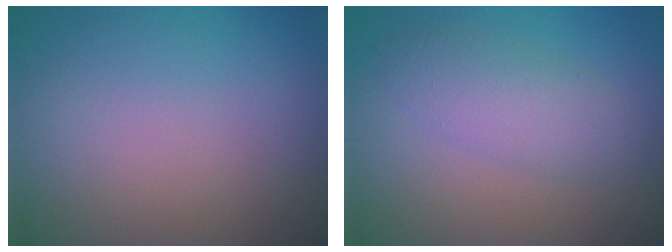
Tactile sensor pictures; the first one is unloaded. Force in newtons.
{"total": 3.2, "press": 3.2, "slide": 0.1}